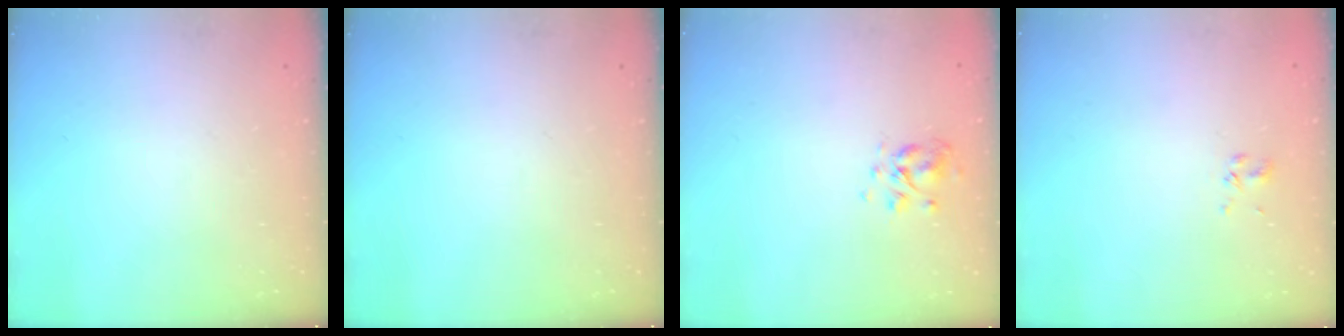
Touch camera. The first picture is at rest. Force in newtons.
{"total": 0.0}
{"total": 4.2, "press": 4.0, "slide": 1.5}
{"total": 2.5, "press": 2.3, "slide": 0.9}